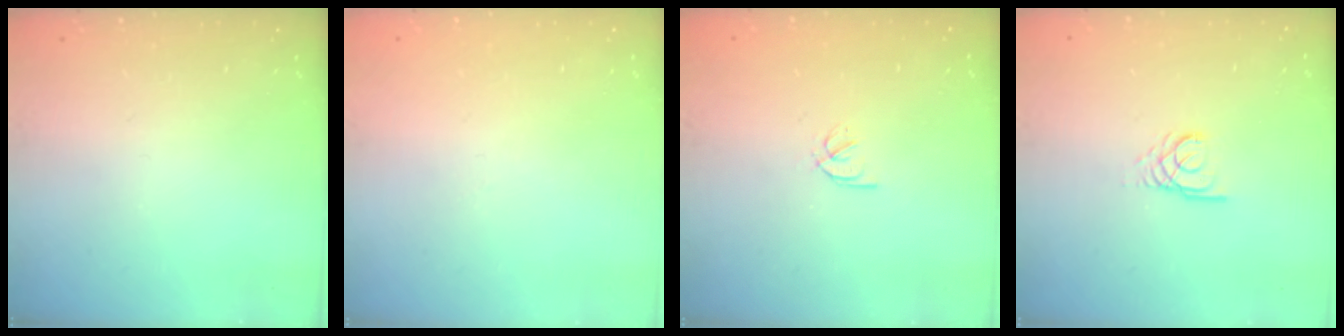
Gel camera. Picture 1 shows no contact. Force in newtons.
{"total": 1.8, "press": 1.6, "slide": 0.6}
{"total": 1.6, "press": 1.6, "slide": 0.3}
{"total": 2.4, "press": 2.4, "slide": 0.1}